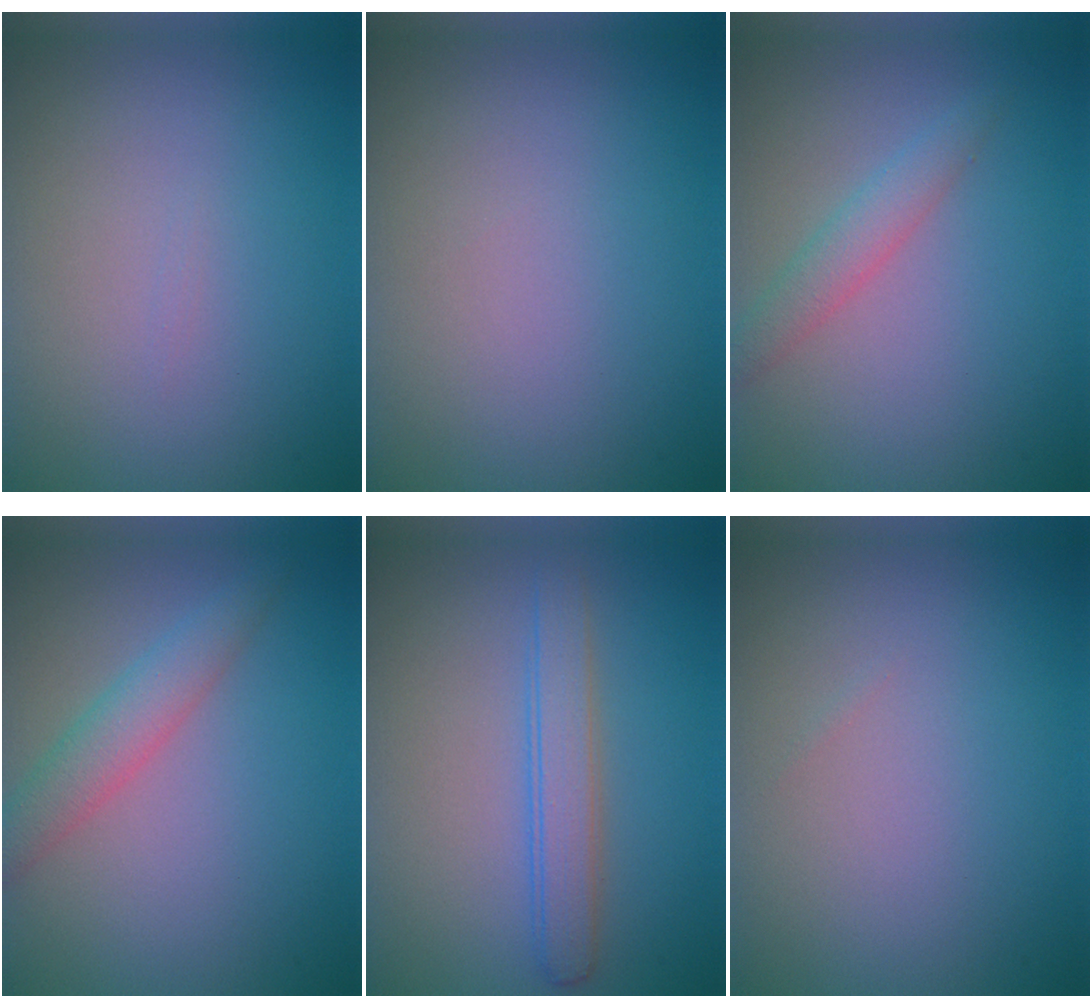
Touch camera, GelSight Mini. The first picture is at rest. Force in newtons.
{"total": 0.0}
{"total": 2.1, "press": 2.1, "slide": 0.0}
{"total": 3.0, "press": 3.0, "slide": 0.1}
{"total": 2.9, "press": 2.9, "slide": 0.1}
{"total": 0.0}